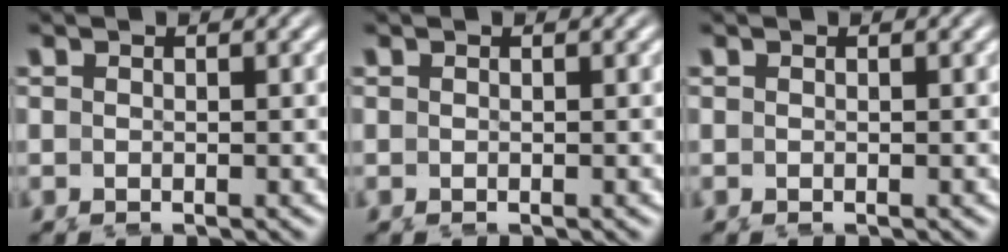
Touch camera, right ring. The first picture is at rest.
{"total": 0.0}
{"total": 0.0}